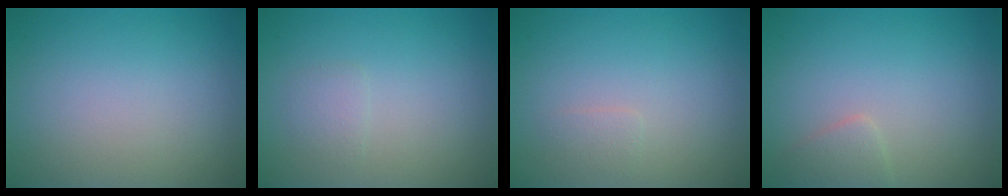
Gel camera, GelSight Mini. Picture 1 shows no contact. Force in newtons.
{"total": 1.0, "press": 1.0, "slide": 0.1}
{"total": 0.8, "press": 0.8, "slide": 0.1}
{"total": 1.4, "press": 1.4, "slide": 0.1}